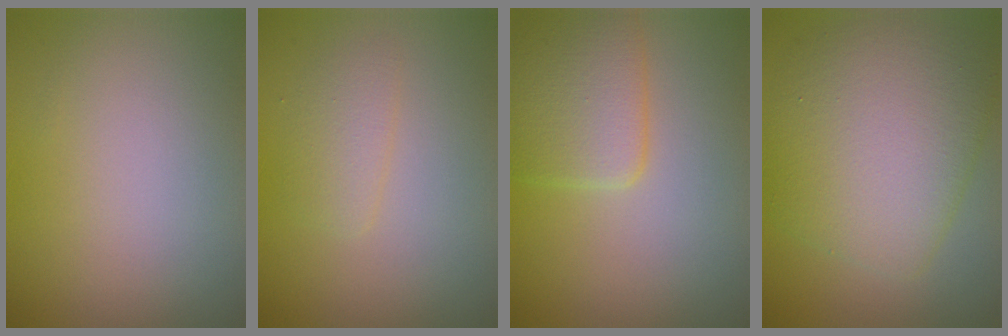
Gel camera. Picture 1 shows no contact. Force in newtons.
{"total": 1.5, "press": 1.5, "slide": 0.0}
{"total": 4.0, "press": 4.0, "slide": 0.3}
{"total": 8.0, "press": 8.0, "slide": 0.1}